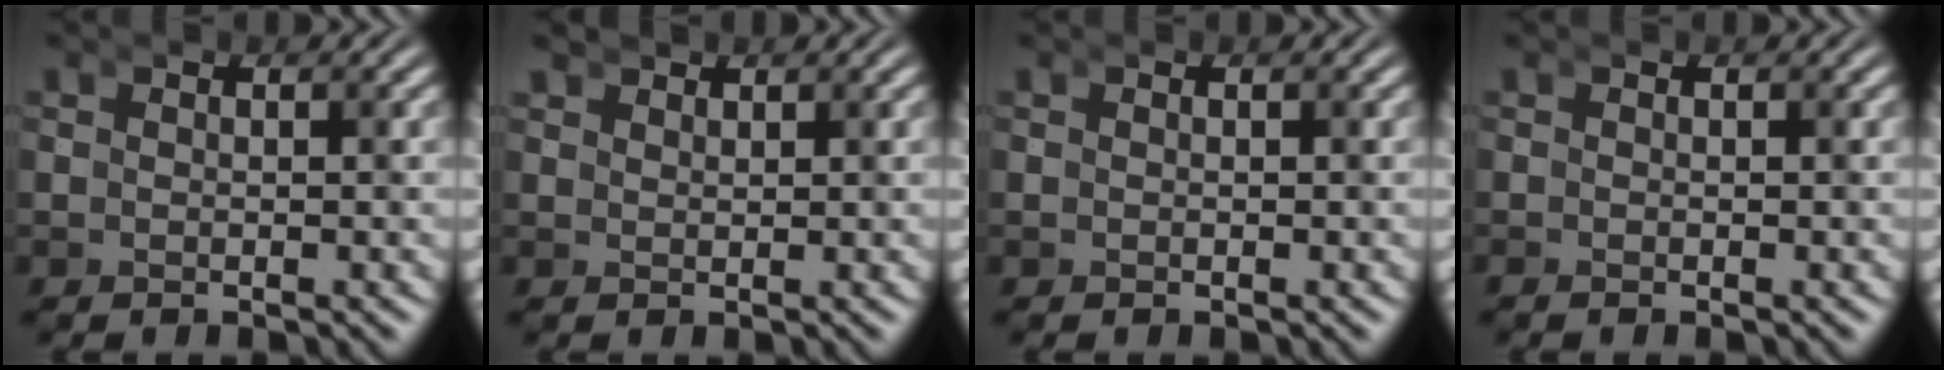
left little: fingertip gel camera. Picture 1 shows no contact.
{"total": 1.4, "force": [1.3, 0.2, 0.2], "torque": [-0.007, 0.001, 0.025]}
{"total": 0.0}
{"total": 0.0}